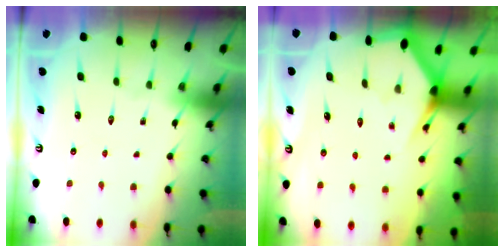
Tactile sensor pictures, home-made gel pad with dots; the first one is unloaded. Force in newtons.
{"total": 2.8, "press": 2.8, "slide": 0.2}